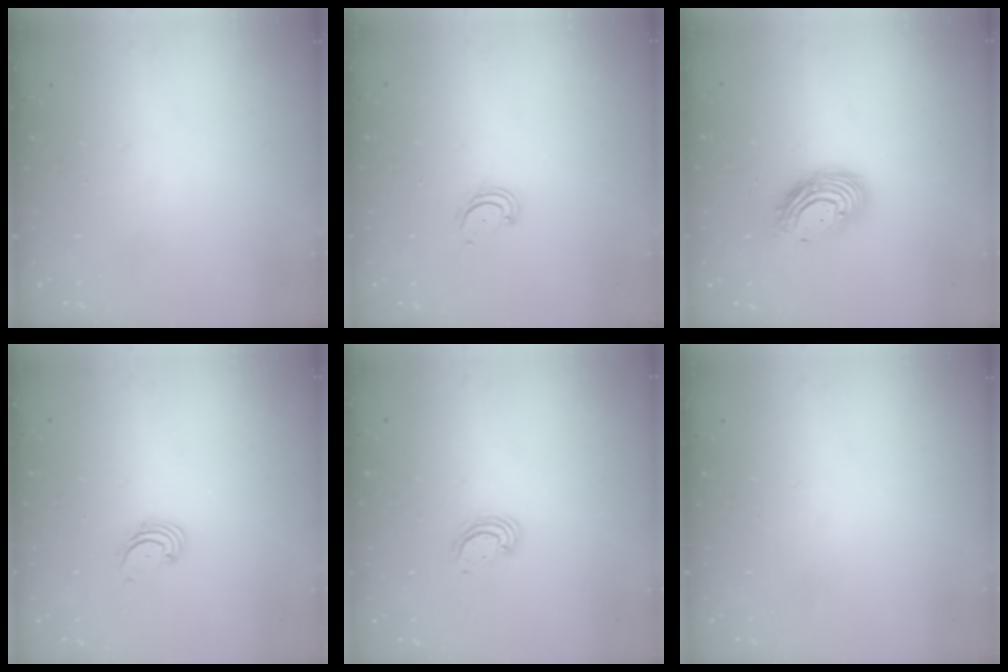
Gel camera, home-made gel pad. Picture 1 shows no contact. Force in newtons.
{"total": 2.8, "press": 2.8, "slide": 0.3}
{"total": 12.1, "press": 12.0, "slide": 1.1}
{"total": 1.7, "press": 1.6, "slide": 0.2}
{"total": 3.5, "press": 3.5, "slide": 0.3}
{"total": 0.0}